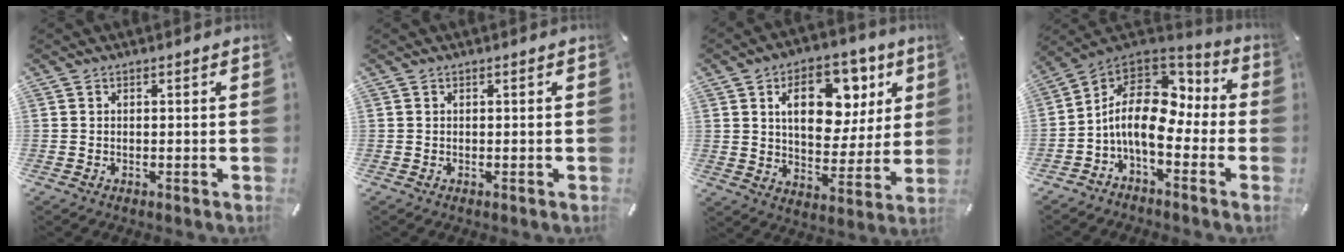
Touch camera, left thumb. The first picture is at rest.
{"total": 0.0}
{"total": 17.1, "force": [7.0, 10.8, 11.3], "torque": [-0.159, -0.020, 0.118]}
{"total": 13.8, "force": [-1.2, 8.4, 11.0], "torque": [-0.229, -0.002, -0.023]}